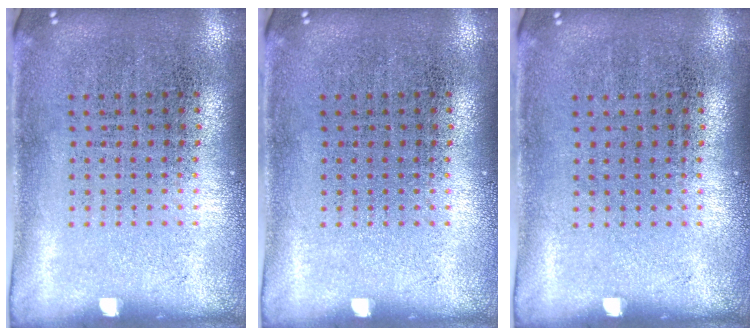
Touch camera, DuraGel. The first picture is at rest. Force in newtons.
{"total": 0.0}
{"total": 0.0}